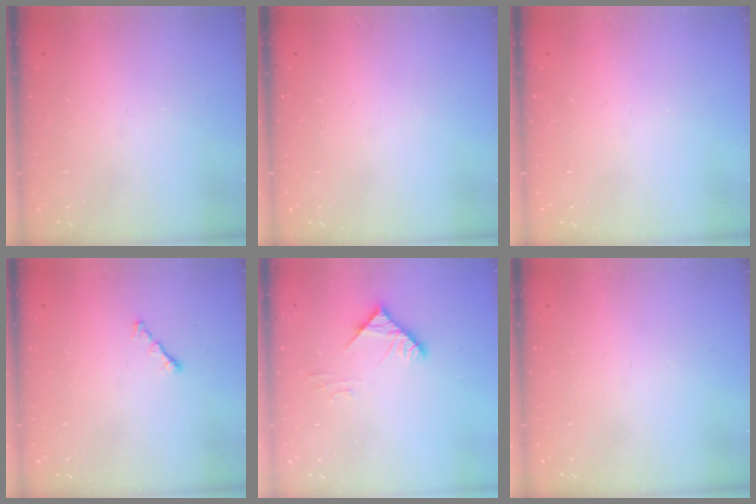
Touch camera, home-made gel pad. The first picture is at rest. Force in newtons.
{"total": 0.0}
{"total": 0.0}
{"total": 1.2, "press": 1.1, "slide": 0.5}
{"total": 5.6, "press": 5.6, "slide": 0.6}
{"total": 0.0}